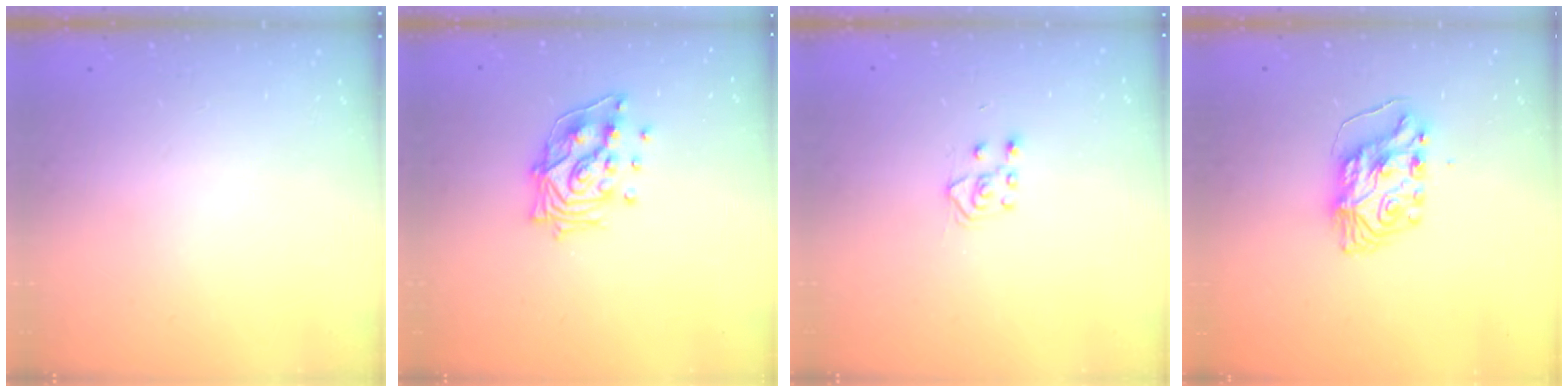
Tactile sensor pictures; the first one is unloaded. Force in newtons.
{"total": 14.1, "press": 14.0, "slide": 1.8}
{"total": 4.8, "press": 4.7, "slide": 0.7}
{"total": 9.3, "press": 9.3, "slide": 0.9}